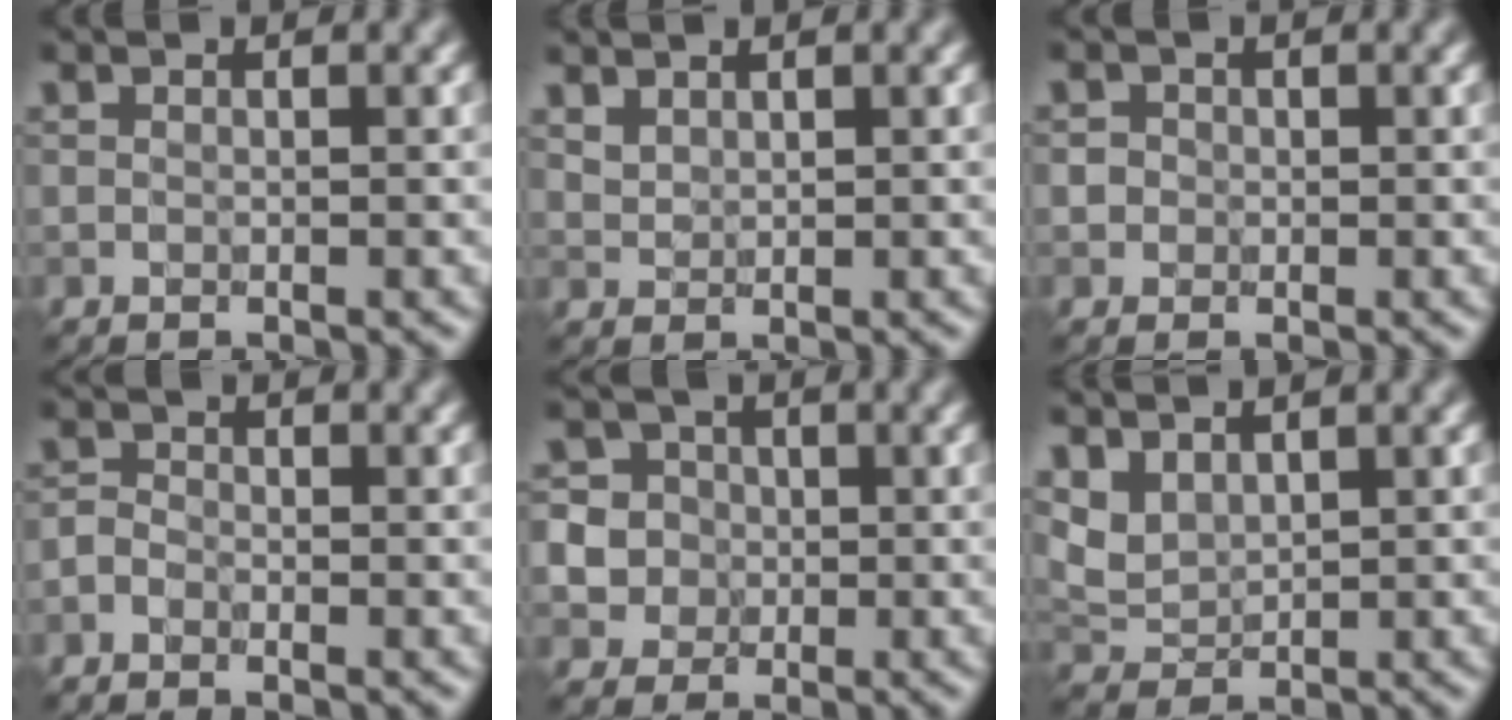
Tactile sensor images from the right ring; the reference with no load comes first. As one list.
[{"total": 1.3, "force": [1.2, 0.5, 0.3], "torque": [-0.011, 0.002, 0.030]}, {"total": 1.8, "force": [0.4, 1.6, 0.7], "torque": [0.002, 0.008, 0.000]}, {"total": 1.2, "force": [-0.8, 0.7, 0.5], "torque": [-0.006, 0.001, -0.021]}, {"total": 8.3, "force": [0.4, 7.9, 2.6], "torque": [-0.059, 0.026, -0.006]}, {"total": 2.7, "force": [1.8, 1.5, 1.3], "torque": [-0.034, 0.000, 0.042]}]